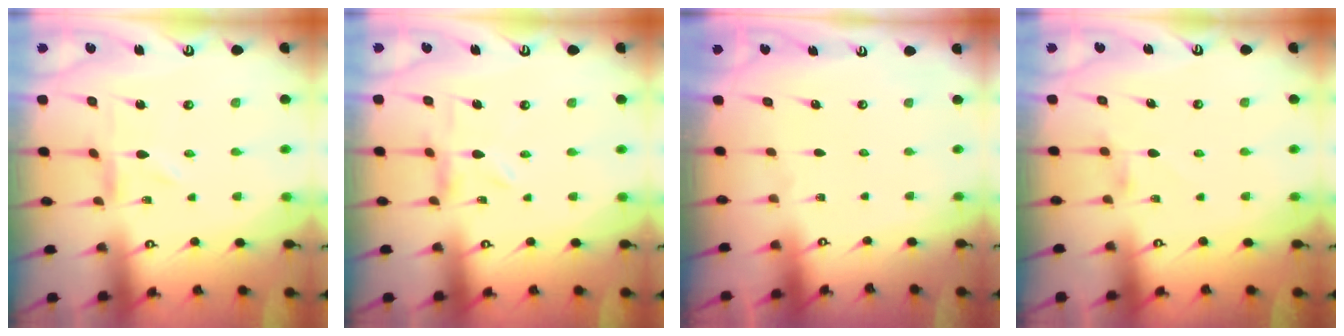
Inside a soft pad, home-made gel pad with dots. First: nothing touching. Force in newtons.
{"total": 2.0, "press": 2.0, "slide": 0.3}
{"total": 0.0}
{"total": 2.0, "press": 2.0, "slide": 0.4}